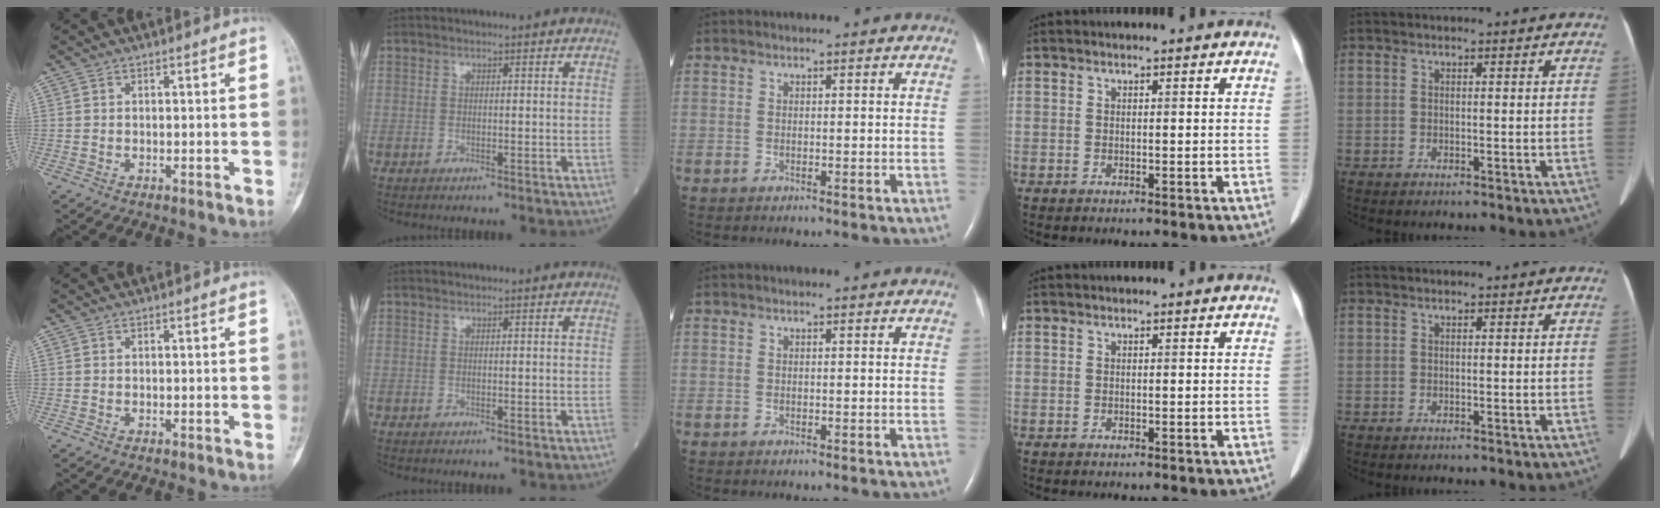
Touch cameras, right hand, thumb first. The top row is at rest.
{}